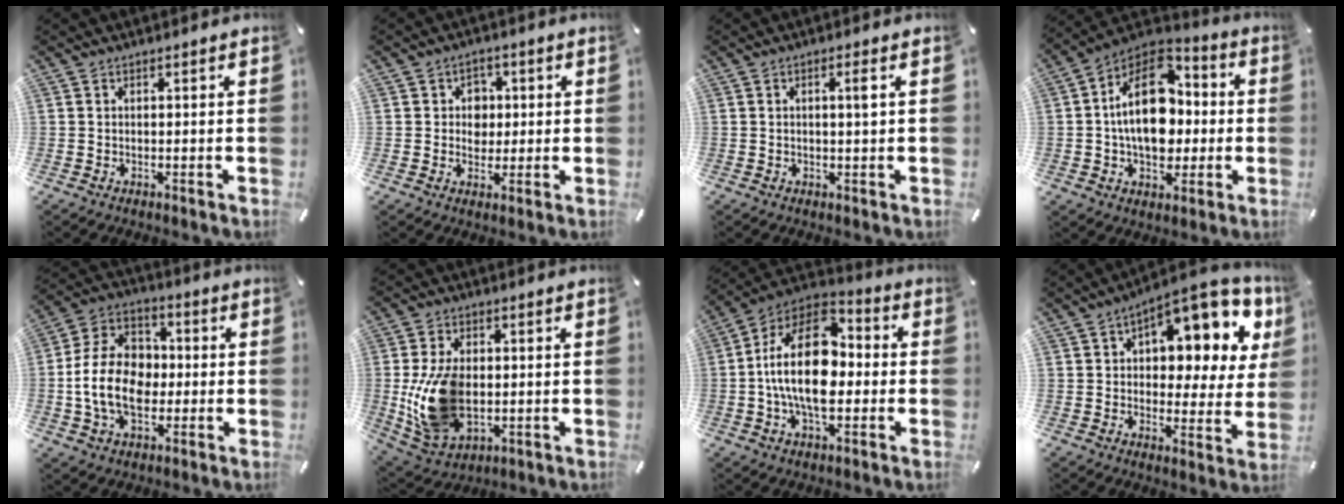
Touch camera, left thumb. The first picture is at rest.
{"total": 5.3, "force": [0.4, 5.0, 1.8], "torque": [-0.015, 0.000, 0.001]}
{"total": 2.1, "force": [0.5, 0.3, 2.0], "torque": [-0.033, -0.003, 0.005]}
{"total": 19.3, "force": [0.6, 13.2, 14.2], "torque": [-0.259, 0.005, 0.008]}
{"total": 14.9, "force": [-2.4, 11.2, 9.6], "torque": [-0.214, 0.019, -0.042]}
{"total": 15.1, "force": [-0.8, 10.4, 11.0], "torque": [-0.234, -0.007, -0.011]}
{"total": 20.2, "force": [-1.2, 12.4, 15.9], "torque": [-0.312, 0.007, -0.028]}
{"total": 13.8, "force": [7.7, 7.3, 8.8], "torque": [-0.113, -0.062, 0.130]}